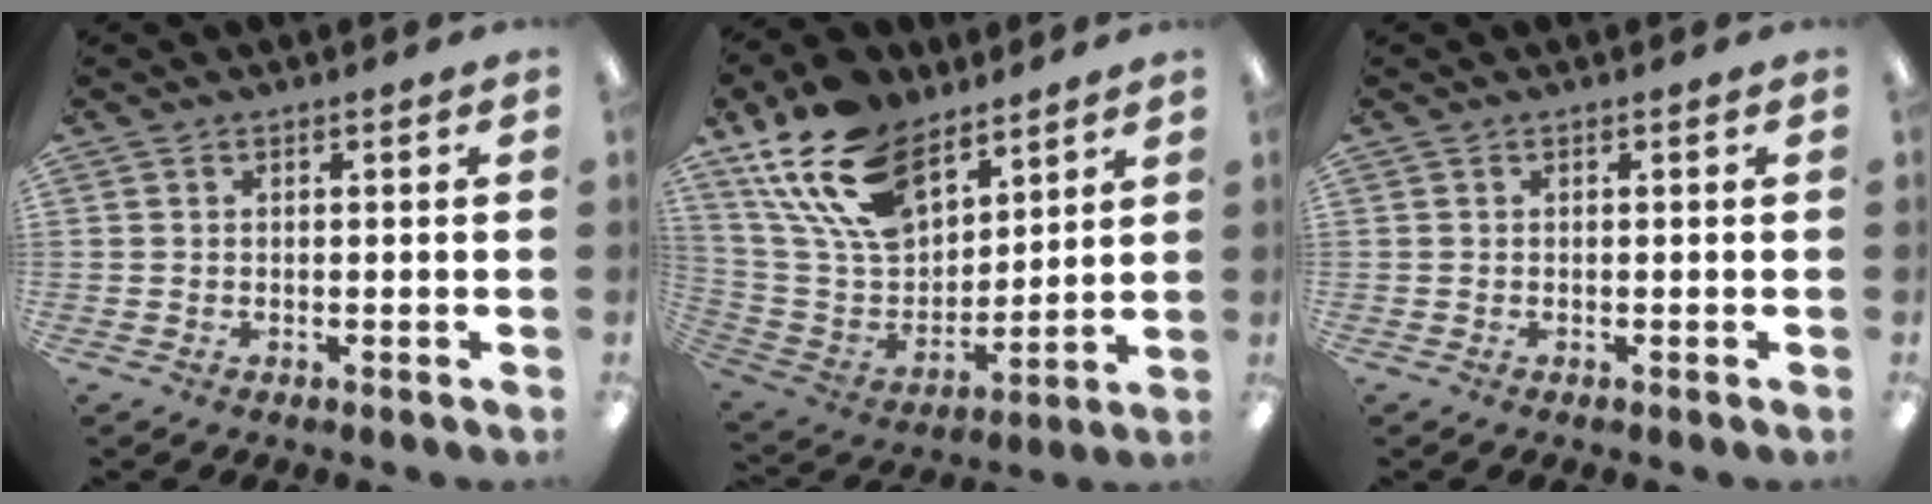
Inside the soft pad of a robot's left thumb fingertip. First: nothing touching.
{"total": 21.3, "force": [13.6, 11.7, 11.4], "torque": [-0.241, -0.068, 0.254]}
{"total": 0.0}